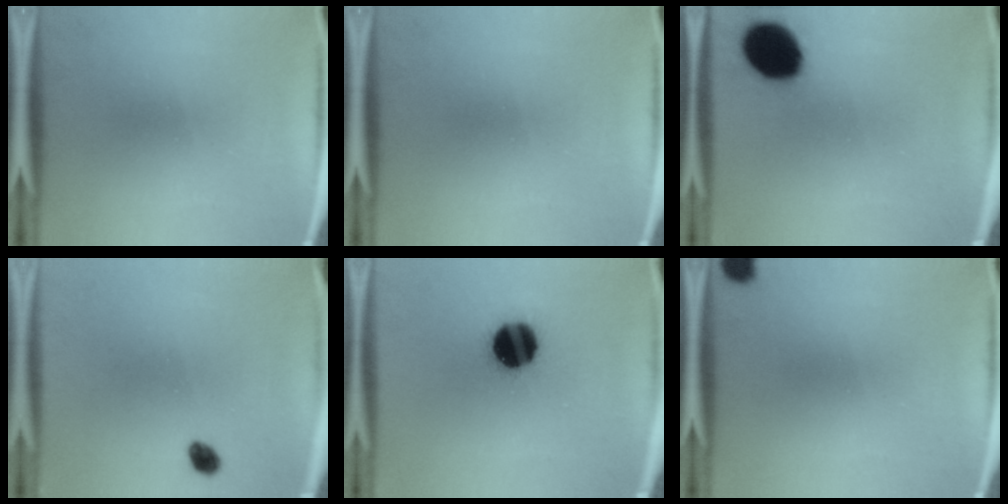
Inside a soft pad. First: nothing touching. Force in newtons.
{"total": 0.0}
{"total": 15.1}
{"total": 2.0}
{"total": 15.3}
{"total": 2.5}